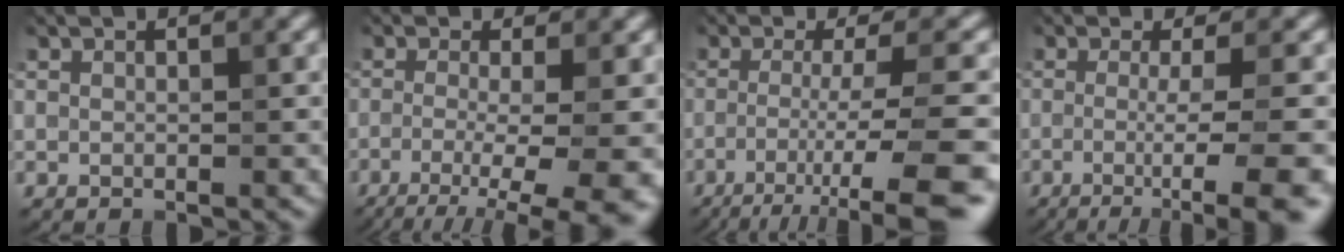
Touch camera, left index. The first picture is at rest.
{"total": 8.8, "force": [-3.6, 2.9, 7.6], "torque": [-0.093, -0.009, -0.048]}
{"total": 8.2, "force": [-4.4, 1.1, 6.9], "torque": [-0.091, 0.002, -0.079]}
{"total": 6.6, "force": [-2.1, 1.3, 6.1], "torque": [-0.081, -0.003, -0.037]}